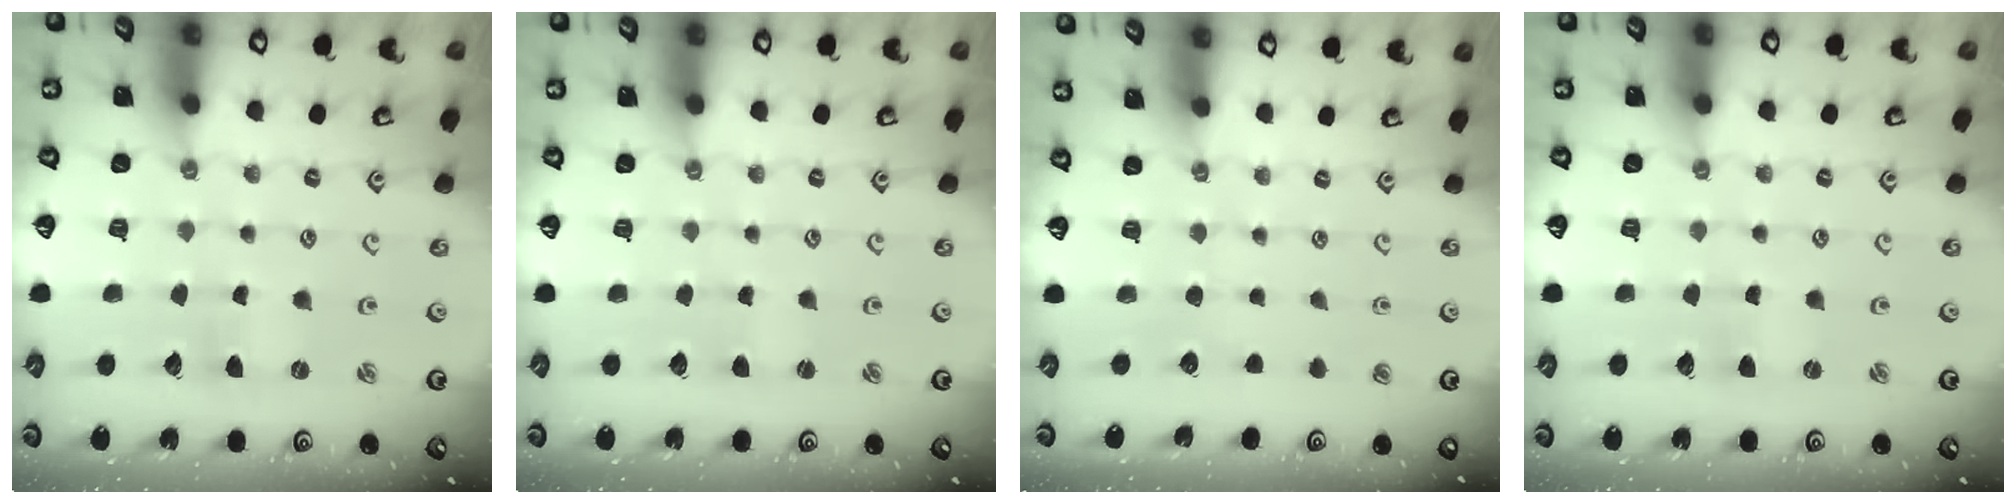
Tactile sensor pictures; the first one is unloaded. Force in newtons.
{"total": 1.4, "press": 1.4, "slide": 0.3}
{"total": 0.0}
{"total": 0.0}